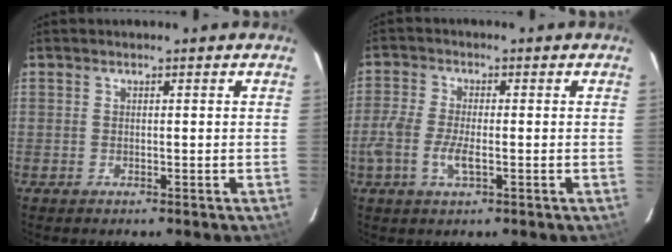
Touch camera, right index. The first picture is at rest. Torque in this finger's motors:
{"motor_torque": [0.78, -0.45, 0.52, 0.13]}